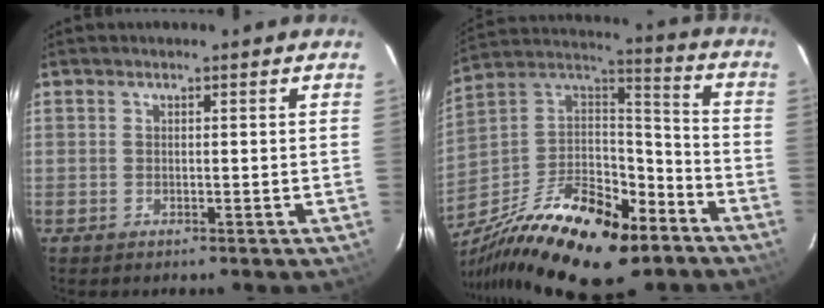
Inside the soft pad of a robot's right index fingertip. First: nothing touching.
{"total": 31.7, "force": [-19.6, 13.3, 21.1], "torque": [-0.405, -0.026, -0.311]}